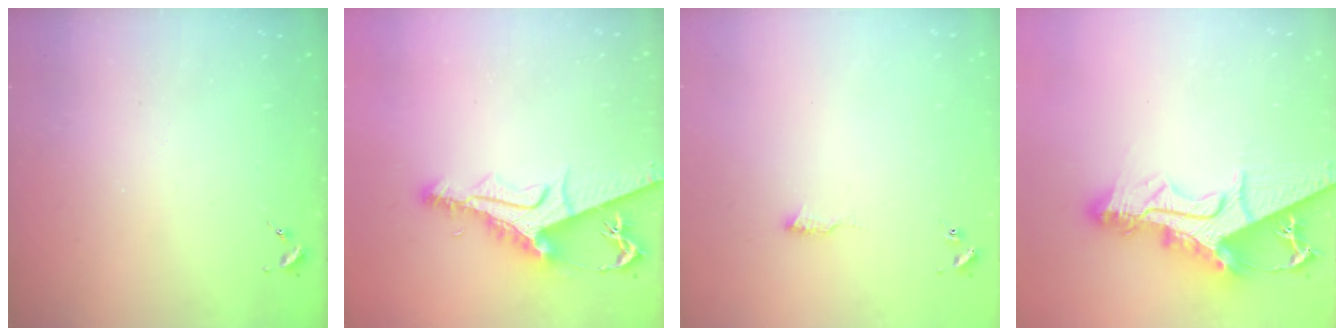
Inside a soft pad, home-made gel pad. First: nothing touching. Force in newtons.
{"total": 11.6, "press": 11.6, "slide": 1.2}
{"total": 7.3, "press": 7.2, "slide": 0.8}
{"total": 20.6, "press": 20.5, "slide": 1.6}